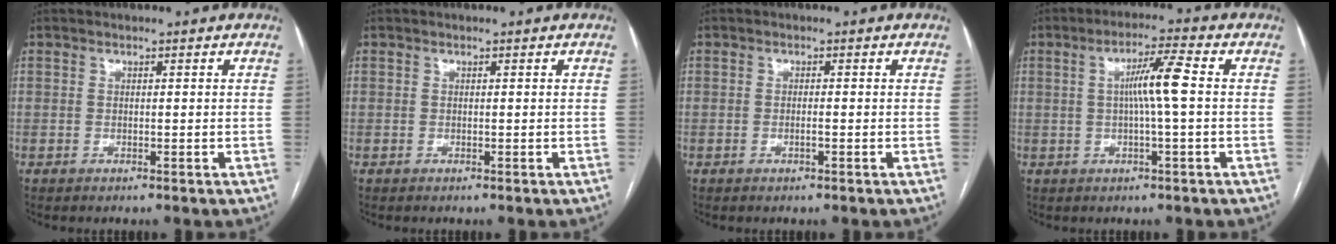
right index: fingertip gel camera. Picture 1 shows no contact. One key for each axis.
{"total": 0.0}
{"total": 1.0, "fx": -0.3, "fy": 0.1, "fz": 0.9, "tx": -0.018, "ty": 0.000, "tz": -0.005}
{"total": 6.4, "fx": 0.4, "fy": -0.4, "fz": 6.4, "tx": -0.112, "ty": 0.009, "tz": 0.006}